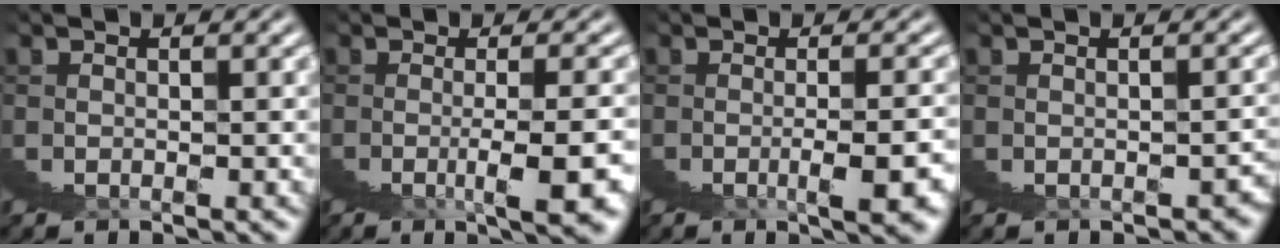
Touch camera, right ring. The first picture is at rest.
{"total": 4.0, "force": [-0.4, -2.3, 3.3], "torque": [-0.029, 0.023, -0.007]}
{"total": 2.9, "force": [-0.5, -1.6, 2.4], "torque": [-0.022, 0.015, -0.006]}
{"total": 0.8, "force": [-0.8, 0.2, 0.1], "torque": [0.000, -0.006, -0.010]}